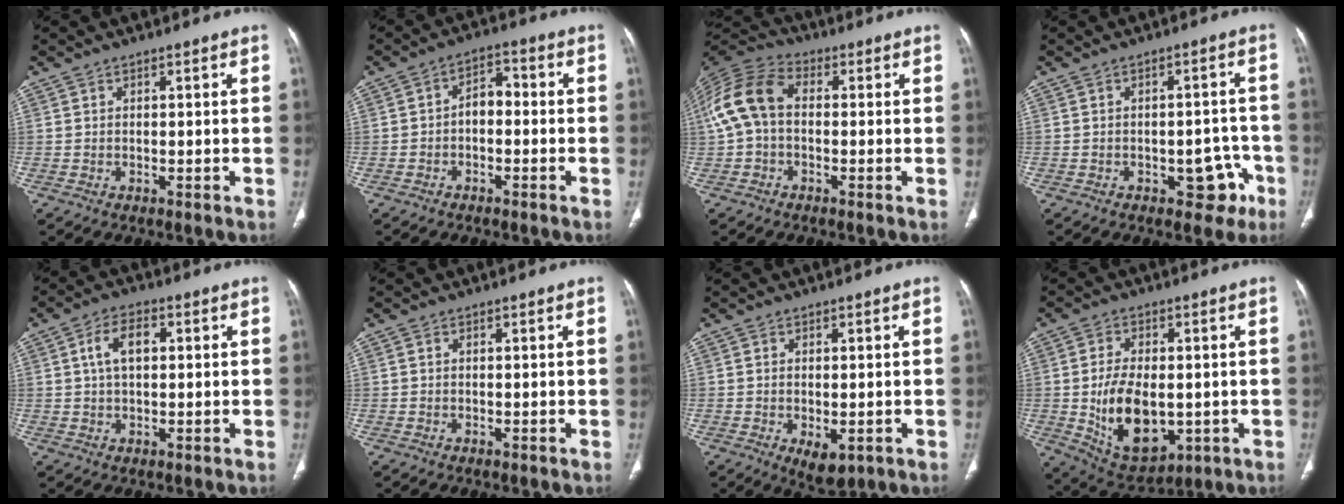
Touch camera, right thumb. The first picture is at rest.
{"total": 4.6, "force": [-1.0, 3.0, 3.3], "torque": [-0.041, 0.027, -0.027]}
{"total": 11.0, "force": [0.2, 7.4, 8.2], "torque": [-0.171, 0.031, -0.007]}
{"total": 6.9, "force": [-3.3, 4.1, 4.4], "torque": [-0.018, 0.029, -0.036]}
{"total": 5.9, "force": [1.3, 3.4, 4.7], "torque": [-0.087, 0.012, 0.021]}
{"total": 0.0}
{"total": 4.9, "force": [-1.5, 2.6, 3.9], "torque": [-0.057, -0.010, -0.011]}
{"total": 14.3, "force": [-1.7, 8.5, 11.4], "torque": [-0.180, -0.007, -0.005]}